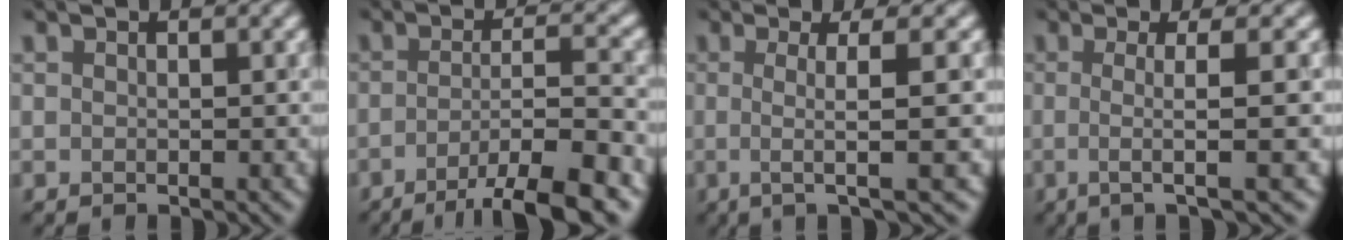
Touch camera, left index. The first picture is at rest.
{"total": 8.5, "force": [-4.9, 1.5, 6.8], "torque": [-0.088, 0.017, -0.063]}
{"total": 4.4, "force": [0.0, 0.4, 4.4], "torque": [-0.074, 0.014, 0.009]}
{"total": 3.9, "force": [-0.2, 0.4, 3.9], "torque": [-0.064, 0.010, 0.003]}